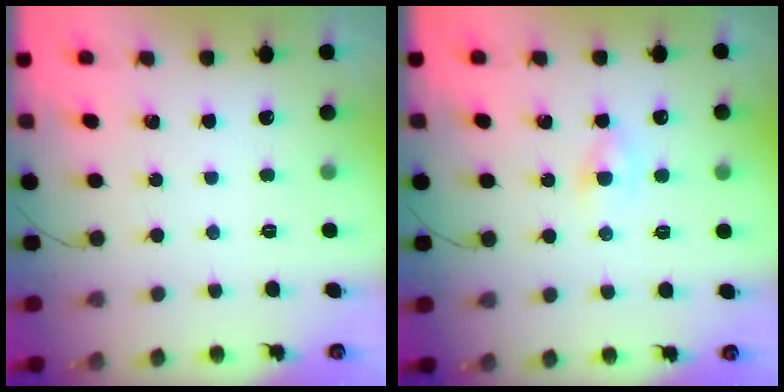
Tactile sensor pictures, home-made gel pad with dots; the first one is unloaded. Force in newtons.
{"total": 2.5, "press": 2.4, "slide": 0.9}